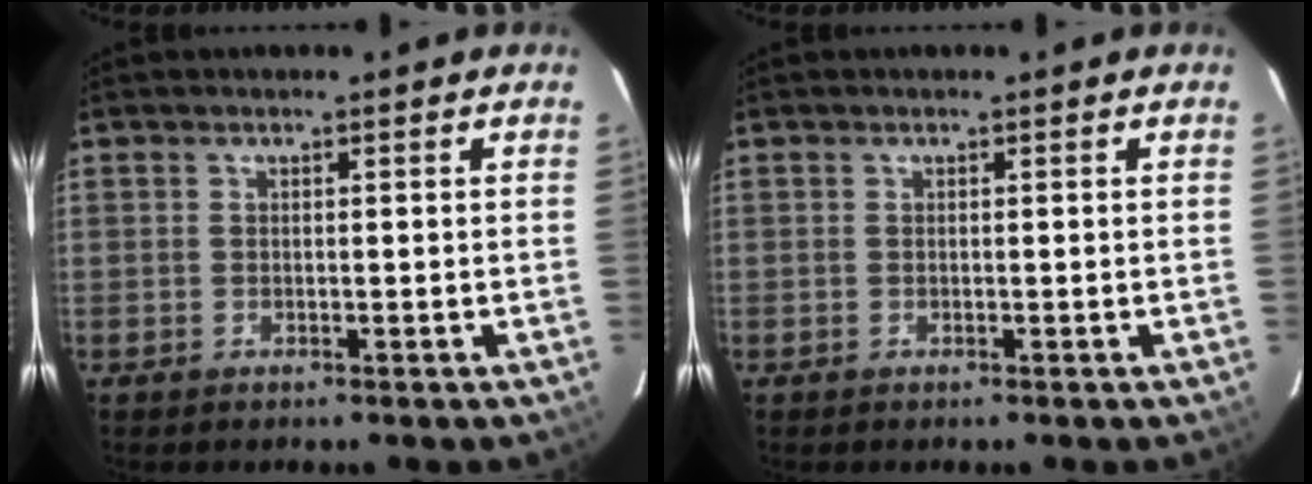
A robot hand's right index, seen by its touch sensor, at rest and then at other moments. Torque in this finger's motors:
{"motor_torque": [0.00, 0.00, 0.00, 0.00]}